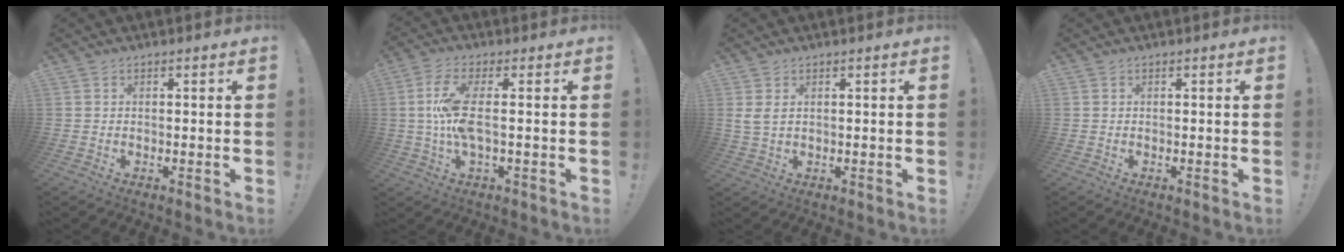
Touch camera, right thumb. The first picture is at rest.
{"total": 10.4, "force": [0.4, 2.8, 10.0], "torque": [-0.200, -0.013, 0.002]}
{"total": 3.5, "force": [1.4, 1.7, 2.7], "torque": [-0.058, 0.001, 0.026]}
{"total": 0.0}